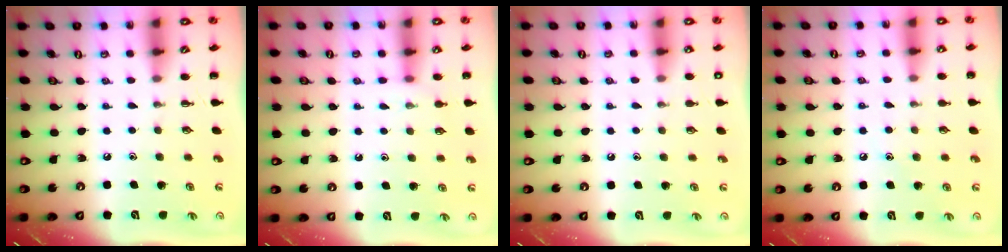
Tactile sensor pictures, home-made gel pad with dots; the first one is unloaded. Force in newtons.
{"total": 4.9, "press": 4.8, "slide": 1.2}
{"total": 1.1, "press": 1.1, "slide": 0.2}
{"total": 7.3, "press": 7.1, "slide": 1.8}